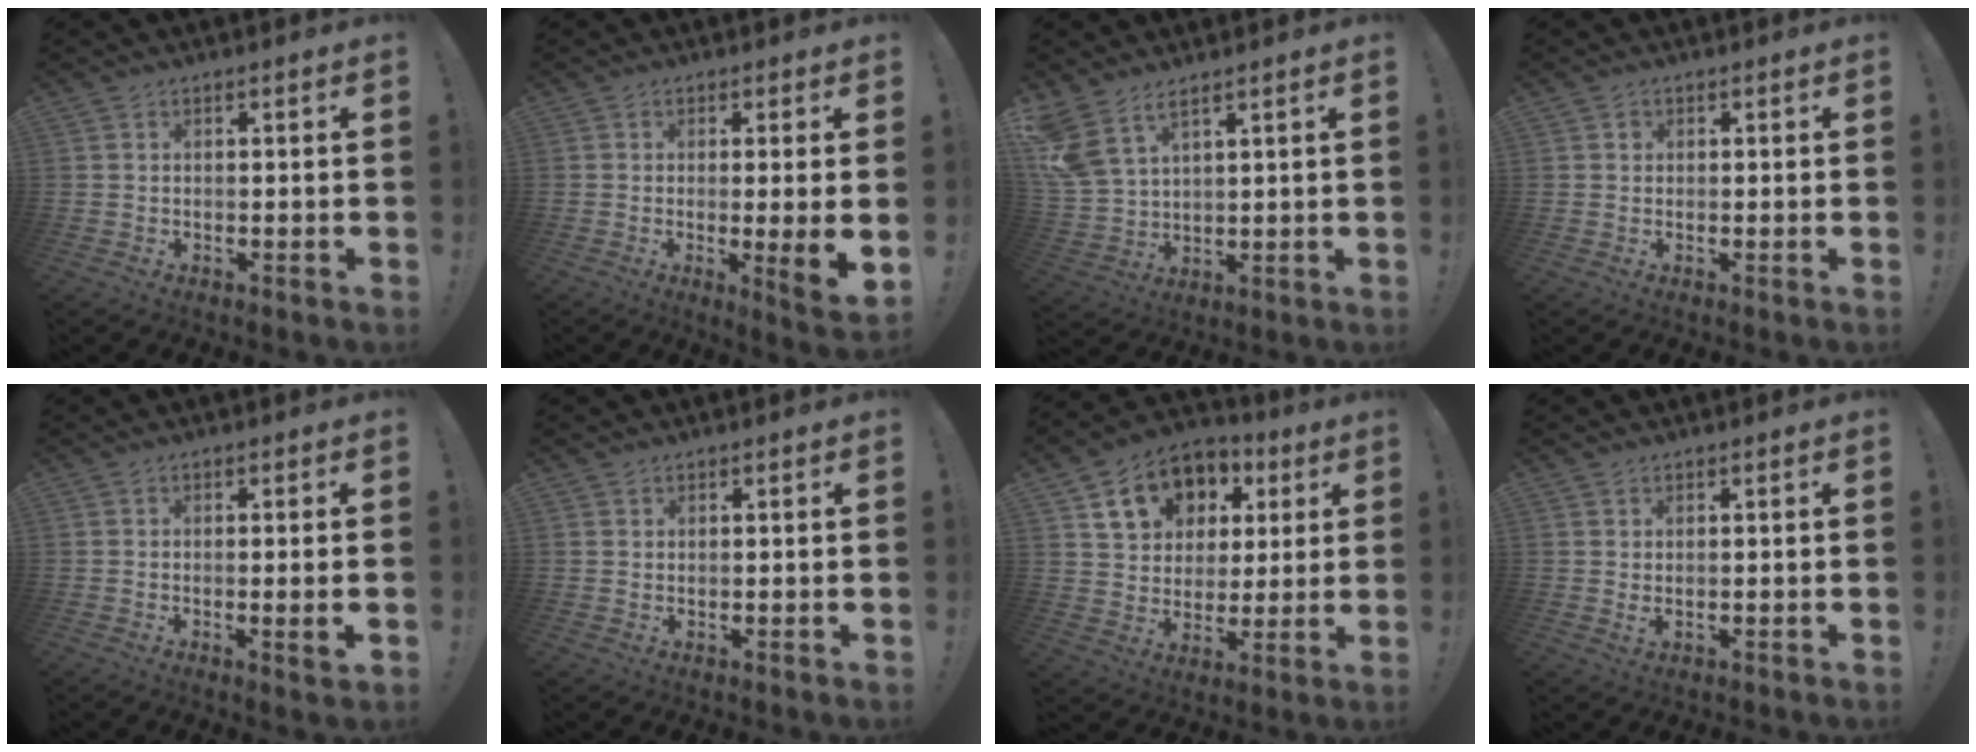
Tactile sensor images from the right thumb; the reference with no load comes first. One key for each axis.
{"total": 6.6, "fx": -0.3, "fy": -0.4, "fz": 6.6, "tx": -0.085, "ty": -0.015, "tz": -0.003}
{"total": 8.9, "fx": 6.4, "fy": 4.1, "fz": 4.7, "tx": -0.098, "ty": -0.036, "tz": 0.129}
{"total": 1.1, "fx": 0.2, "fy": 1.0, "fz": 0.2, "tx": 0.000, "ty": 0.002, "tz": 0.002}
{"total": 3.2, "fx": -0.3, "fy": -0.4, "fz": 3.1, "tx": -0.045, "ty": -0.010, "tz": -0.006}
{"total": 1.0, "fx": 0.9, "fy": 0.4, "fz": 0.2, "tx": 0.002, "ty": -0.003, "tz": 0.016}
{"total": 15.4, "fx": 6.7, "fy": 12.1, "fz": 6.6, "tx": -0.099, "ty": -0.018, "tz": 0.140}
{"total": 1.4, "fx": 0.8, "fy": 0.6, "fz": 0.9, "tx": -0.013, "ty": -0.001, "tz": 0.015}